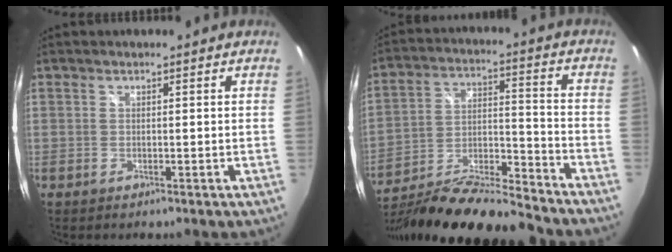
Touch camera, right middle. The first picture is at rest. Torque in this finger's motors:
{"motor_torque": [1.04, -1.09, 0.31, 0.14]}